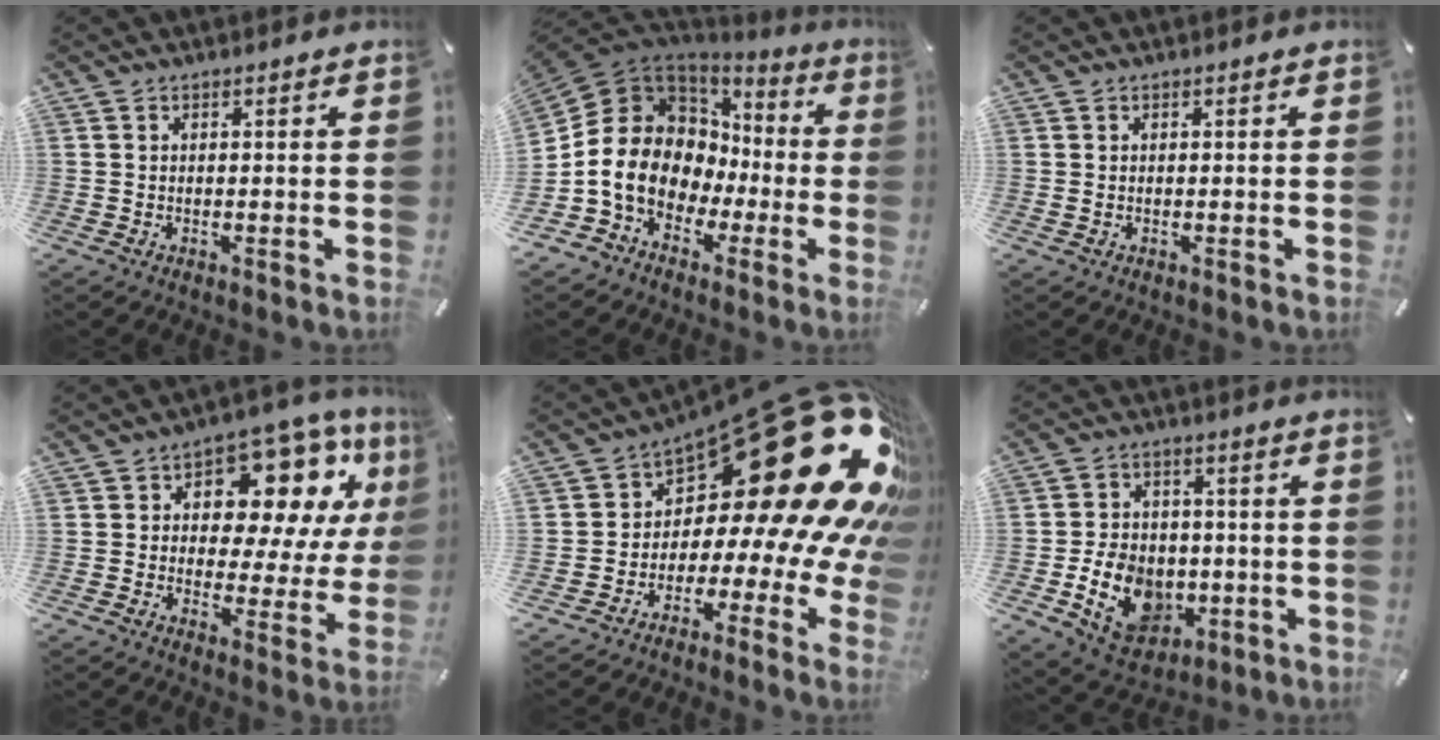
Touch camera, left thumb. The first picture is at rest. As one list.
[{"total": 13.8, "force": [-2.4, 12.0, 6.4], "torque": [-0.145, -0.014, -0.046]}, {"total": 0.7, "force": [-0.1, 0.5, 0.5], "torque": [-0.008, 0.001, -0.003]}, {"total": 14.0, "force": [7.8, 8.1, 8.4], "torque": [-0.123, -0.061, 0.135]}, {"total": 33.4, "force": [13.1, 15.1, 26.7], "torque": [-0.367, -0.138, 0.265]}, {"total": 13.4, "force": [-3.1, 10.5, 7.7], "torque": [-0.146, 0.015, -0.049]}]